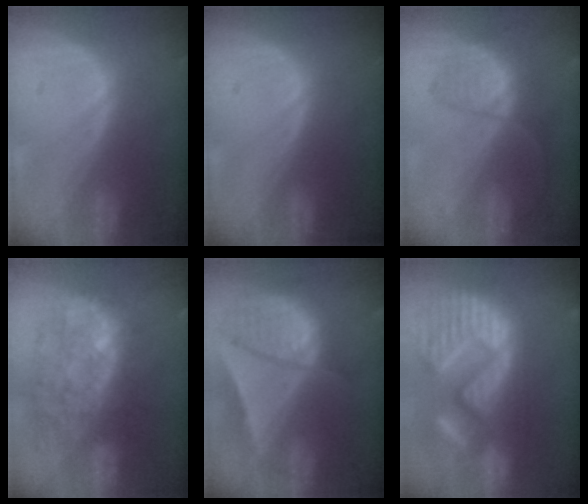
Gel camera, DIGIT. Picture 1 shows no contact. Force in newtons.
{"total": 0.0}
{"total": 6.4, "press": 5.9, "slide": 2.3}
{"total": 10.5, "press": 9.9, "slide": 3.4}
{"total": 9.6, "press": 8.2, "slide": 5.0}
{"total": 15.4, "press": 12.7, "slide": 8.7}